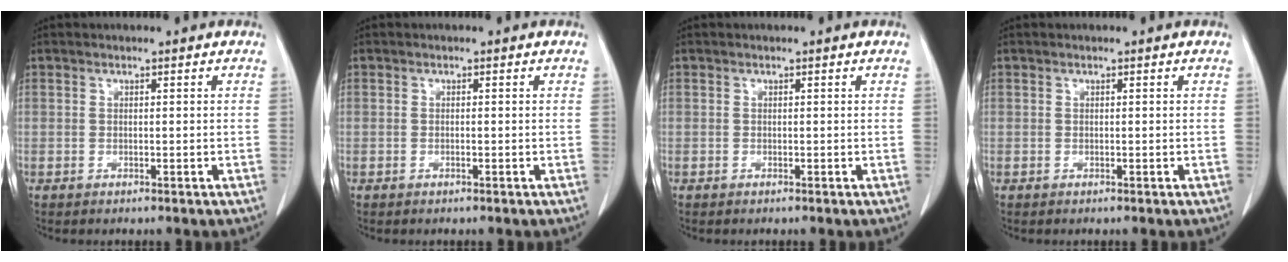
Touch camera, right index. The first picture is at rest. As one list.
[{"total": 0.0}, {"total": 0.0}, {"total": 0.0}]